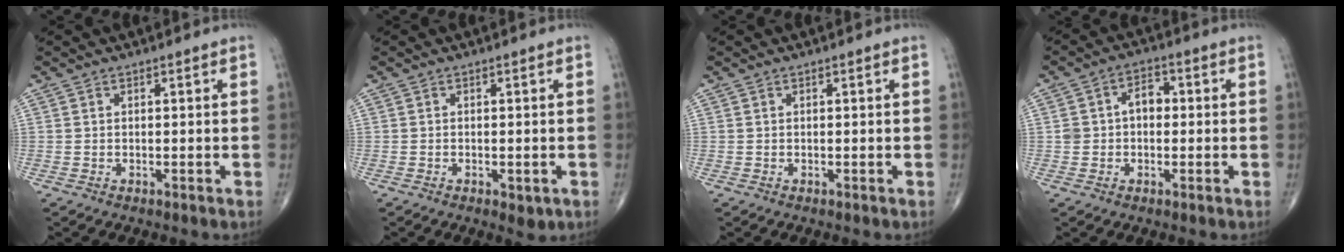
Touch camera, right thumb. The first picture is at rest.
{"total": 2.2, "force": [-0.8, 1.1, 1.7], "torque": [-0.021, -0.002, -0.007]}
{"total": 0.0}
{"total": 5.4, "force": [0.2, 4.0, 3.7], "torque": [-0.053, 0.022, -0.001]}